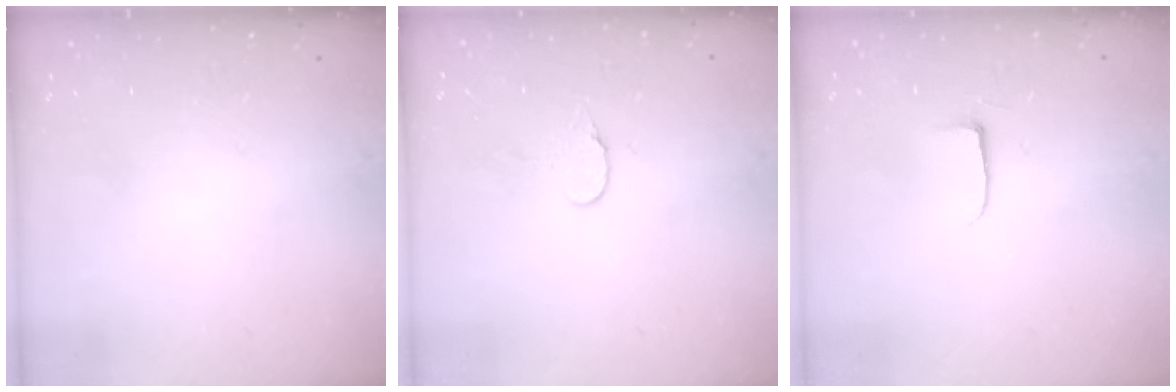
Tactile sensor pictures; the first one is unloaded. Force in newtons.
{"total": 6.1, "press": 6.1, "slide": 0.5}
{"total": 4.0, "press": 4.0, "slide": 0.5}